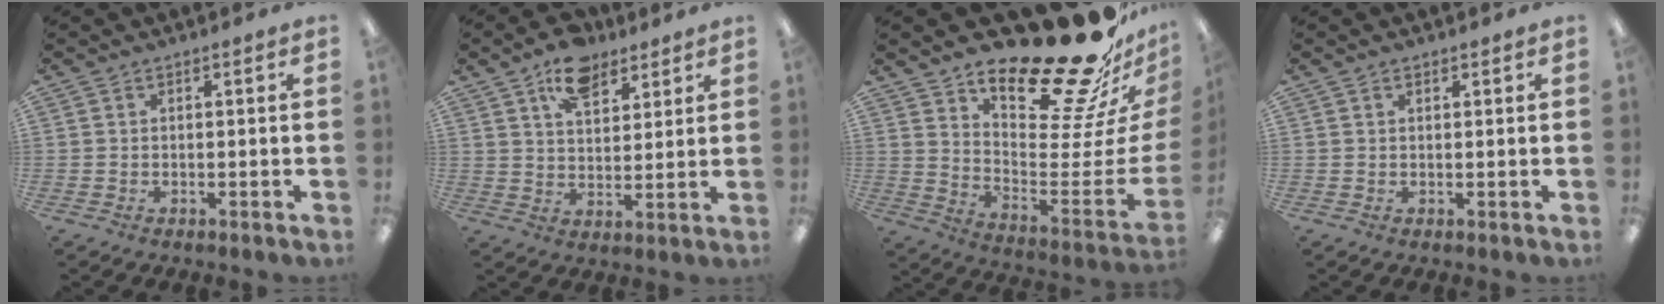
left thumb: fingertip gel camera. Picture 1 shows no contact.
{"total": 10.1, "force": [6.9, 5.5, 4.9], "torque": [-0.077, -0.025, 0.123]}
{"total": 25.7, "force": [20.8, 7.3, 13.3], "torque": [-0.157, -0.176, 0.348]}
{"total": 1.0, "force": [0.6, 0.6, 0.5], "torque": [-0.001, -0.001, 0.010]}